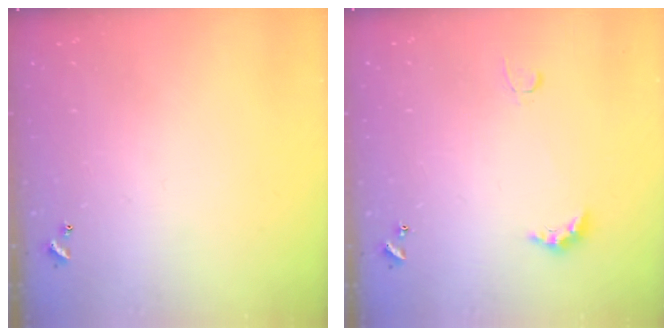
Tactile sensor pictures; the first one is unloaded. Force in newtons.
{"total": 3.3, "press": 3.3, "slide": 0.7}